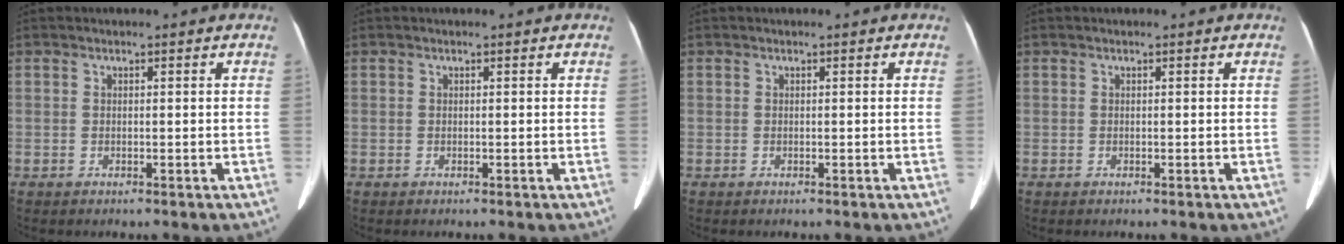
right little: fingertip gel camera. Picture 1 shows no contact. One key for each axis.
{"total": 0.0}
{"total": 0.0}
{"total": 0.0}